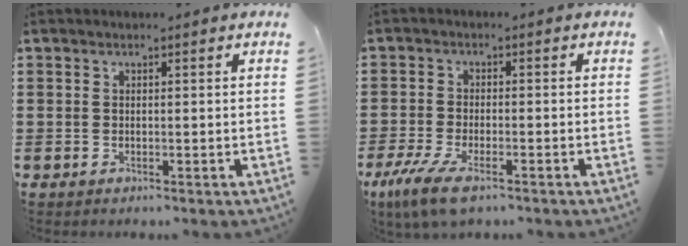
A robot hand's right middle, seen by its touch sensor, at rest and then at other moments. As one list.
[{"total": 5.8, "force": [-3.9, 1.6, 3.9], "torque": [-0.100, -0.012, -0.076]}]